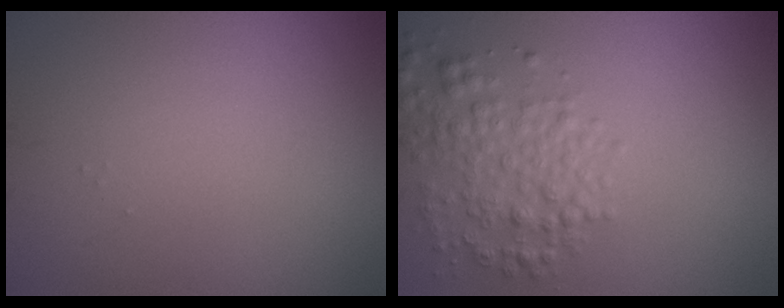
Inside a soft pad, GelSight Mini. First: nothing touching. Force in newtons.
{"total": 3.6, "press": 3.6, "slide": 0.2}